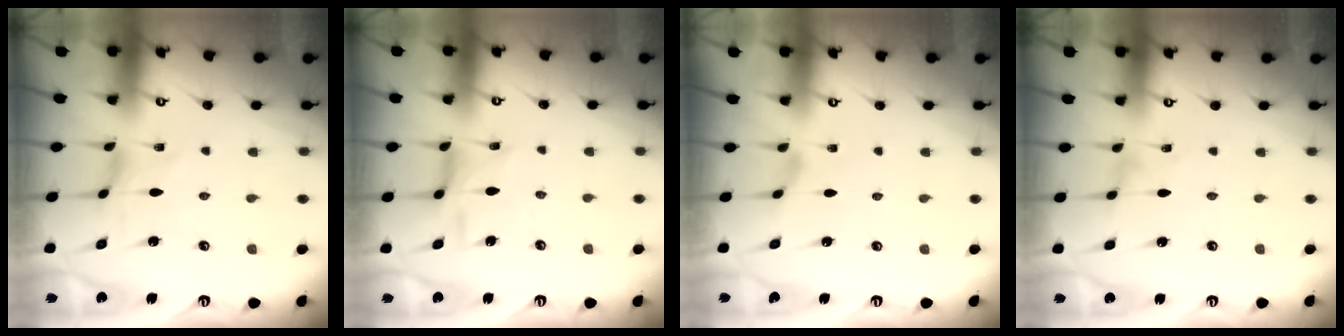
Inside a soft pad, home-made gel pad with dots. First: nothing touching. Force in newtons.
{"total": 6.7, "press": 6.7, "slide": 0.4}
{"total": 1.6, "press": 1.5, "slide": 0.5}
{"total": 0.0}